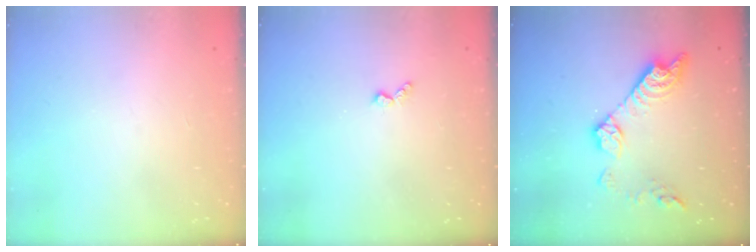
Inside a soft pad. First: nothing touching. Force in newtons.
{"total": 3.6, "press": 3.6, "slide": 0.6}
{"total": 13.6, "press": 13.5, "slide": 0.8}